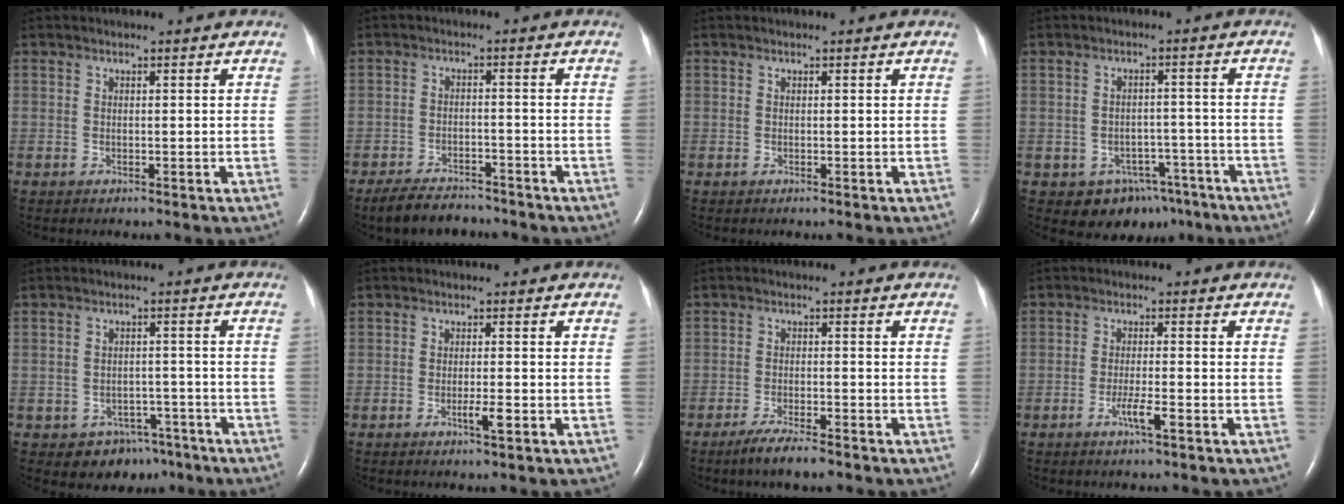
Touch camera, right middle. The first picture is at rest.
{"total": 6.6, "force": [-5.8, 2.2, 2.2], "torque": [-0.044, -0.011, -0.094]}
{"total": 0.0}
{"total": 8.2, "force": [-5.8, 5.7, 1.3], "torque": [0.001, 0.030, -0.070]}
{"total": 5.9, "force": [-4.0, 4.2, 1.1], "torque": [-0.005, 0.016, -0.046]}
{"total": 2.2, "force": [-0.9, 0.1, 2.0], "torque": [-0.037, -0.003, -0.016]}
{"total": 4.9, "force": [-3.7, 0.5, 3.2], "torque": [-0.065, -0.011, -0.062]}
{"total": 3.0, "force": [-1.6, -0.1, 2.6], "torque": [-0.052, -0.003, -0.030]}